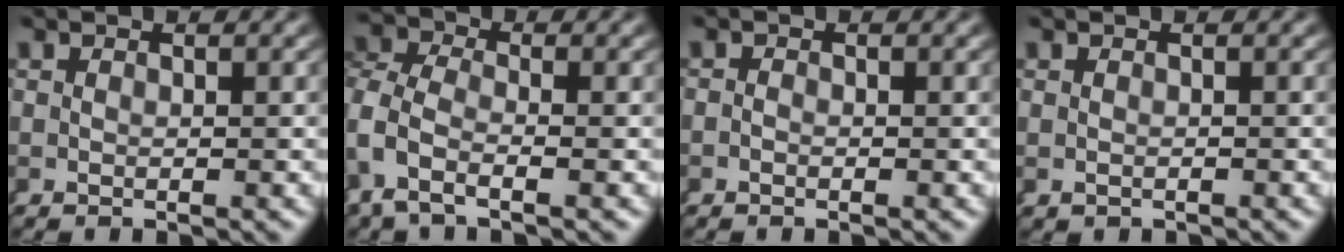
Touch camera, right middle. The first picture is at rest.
{"total": 5.2, "force": [-0.8, 4.1, 3.1], "torque": [-0.097, -0.016, -0.017]}
{"total": 0.6, "force": [-0.6, 0.0, -0.1], "torque": [0.001, -0.002, -0.012]}
{"total": 0.8, "force": [-0.5, 0.6, 0.2], "torque": [-0.016, -0.009, -0.001]}